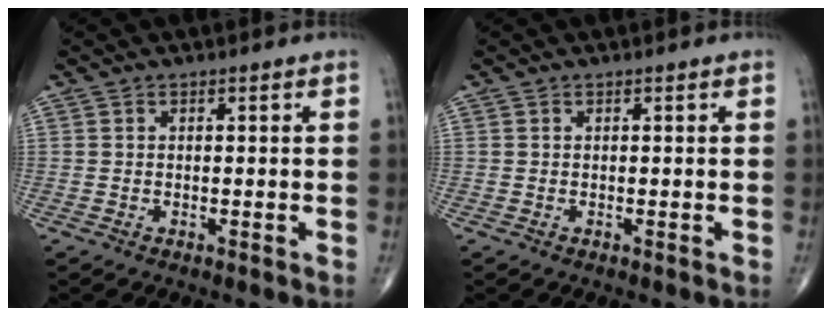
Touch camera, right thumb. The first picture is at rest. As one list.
[{"total": 0.0}]